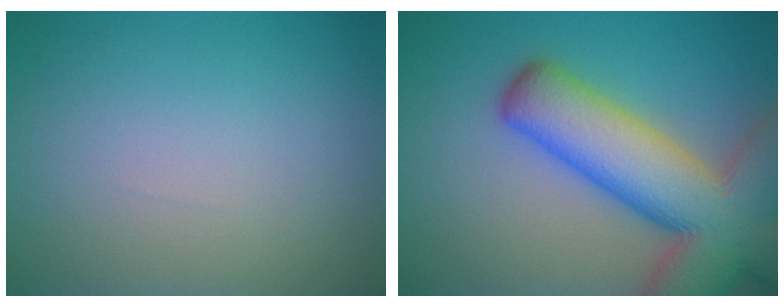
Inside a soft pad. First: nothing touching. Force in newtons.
{"total": 13.5, "press": 13.5, "slide": 0.8}